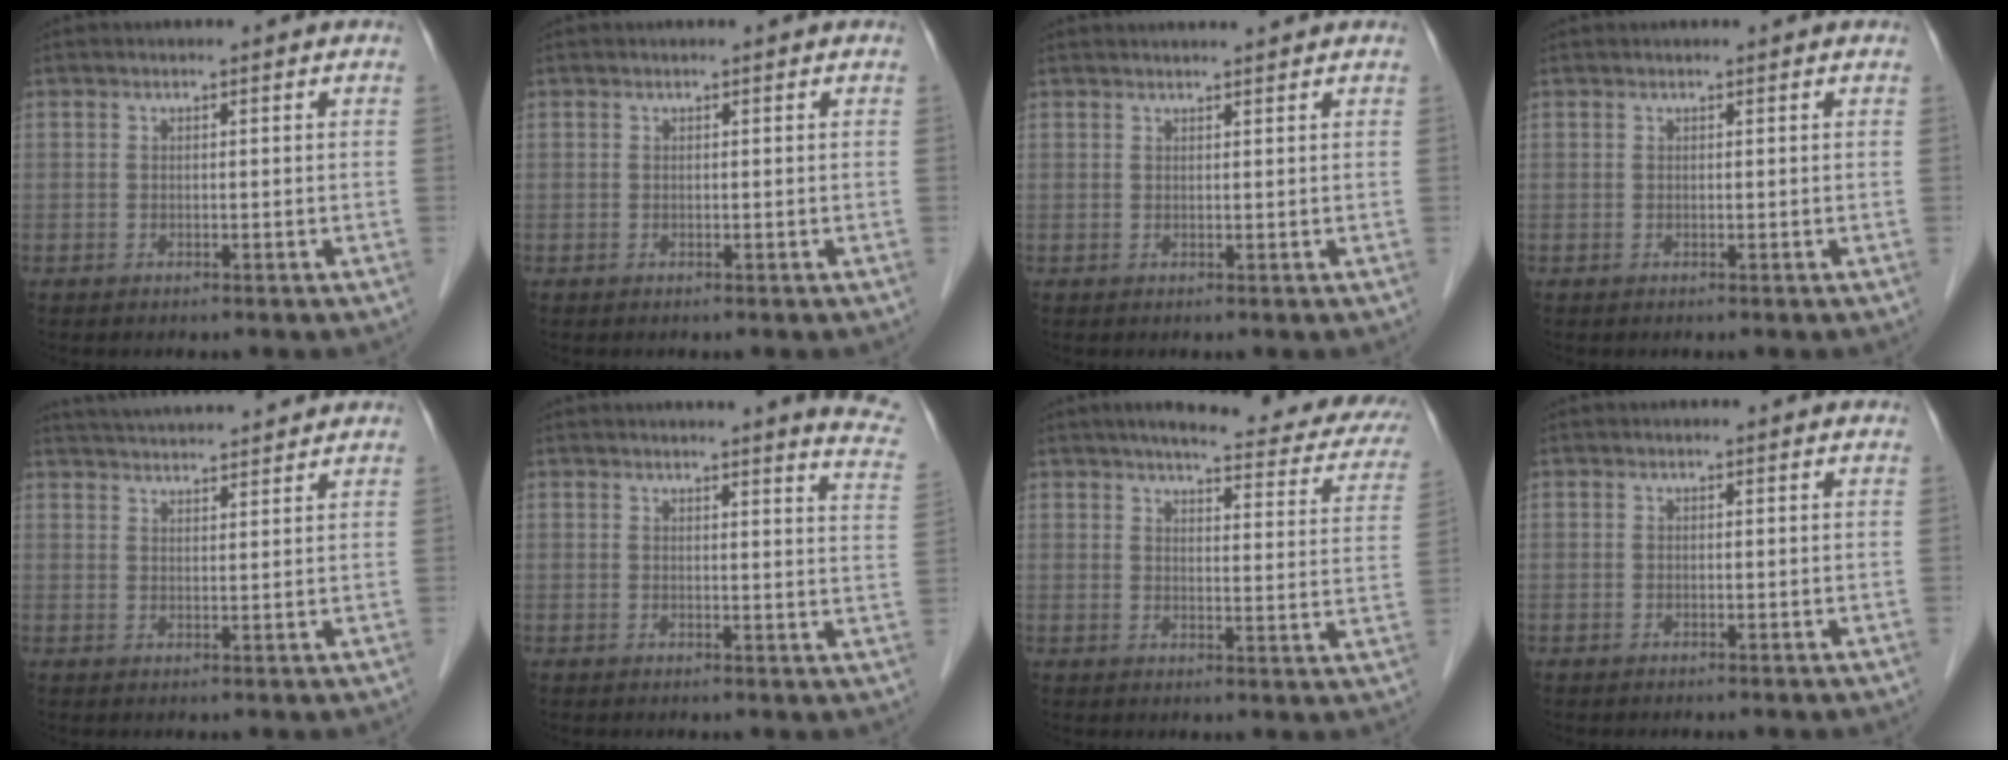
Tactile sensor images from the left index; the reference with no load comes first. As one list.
[{"total": 0.0}, {"total": 3.6, "force": [3.4, -0.2, 1.1], "torque": [-0.014, 0.018, 0.042]}, {"total": 0.7, "force": [0.7, 0.1, 0.2], "torque": [-0.007, 0.012, 0.009]}, {"total": 11.2, "force": [10.5, 0.8, 3.7], "torque": [-0.070, 0.025, 0.153]}, {"total": 10.4, "force": [9.4, 0.2, 4.4], "torque": [-0.036, -0.051, 0.074]}, {"total": 21.2, "force": [17.5, 4.1, 11.2], "torque": [-0.131, -0.011, 0.189]}, {"total": 0.7, "force": [0.6, 0.2, 0.2], "torque": [-0.010, 0.004, 0.002]}]